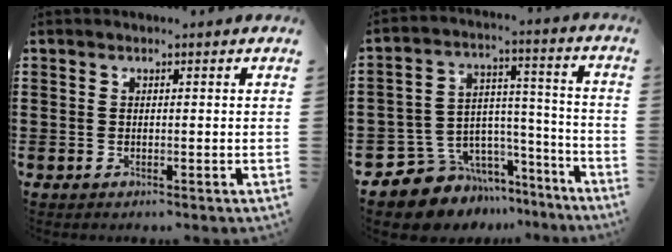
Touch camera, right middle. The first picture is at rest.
{"total": 8.3, "force": [-6.7, 4.9, 0.2], "torque": [-0.026, 0.008, -0.125]}